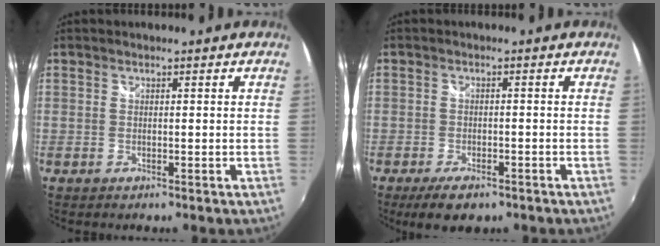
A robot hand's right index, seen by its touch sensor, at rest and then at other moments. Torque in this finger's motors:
{"motor_torque": [-0.04, -0.07, -0.10, -0.08]}